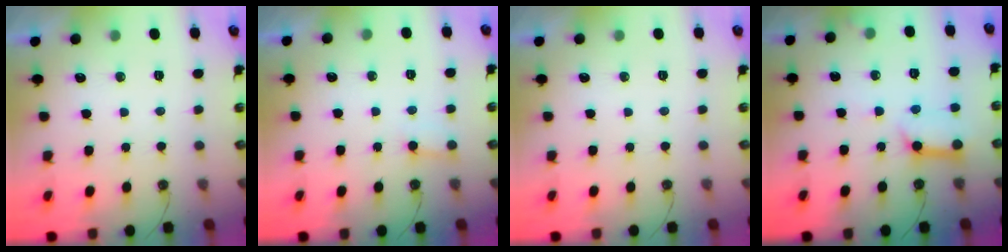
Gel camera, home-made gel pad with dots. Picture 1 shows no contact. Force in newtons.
{"total": 5.4, "press": 5.4, "slide": 0.8}
{"total": 0.0}
{"total": 11.1, "press": 11.1, "slide": 1.1}